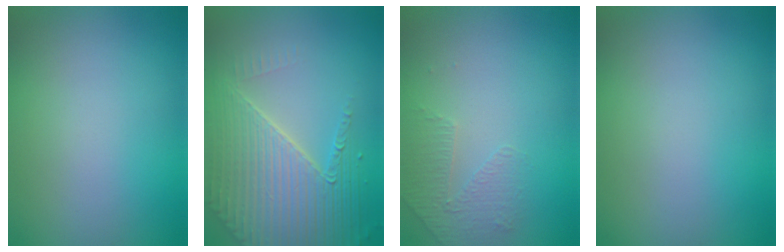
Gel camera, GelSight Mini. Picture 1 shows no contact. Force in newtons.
{"total": 6.3, "press": 5.0, "slide": 3.7}
{"total": 1.4, "press": 0.9, "slide": 1.1}
{"total": 0.0}